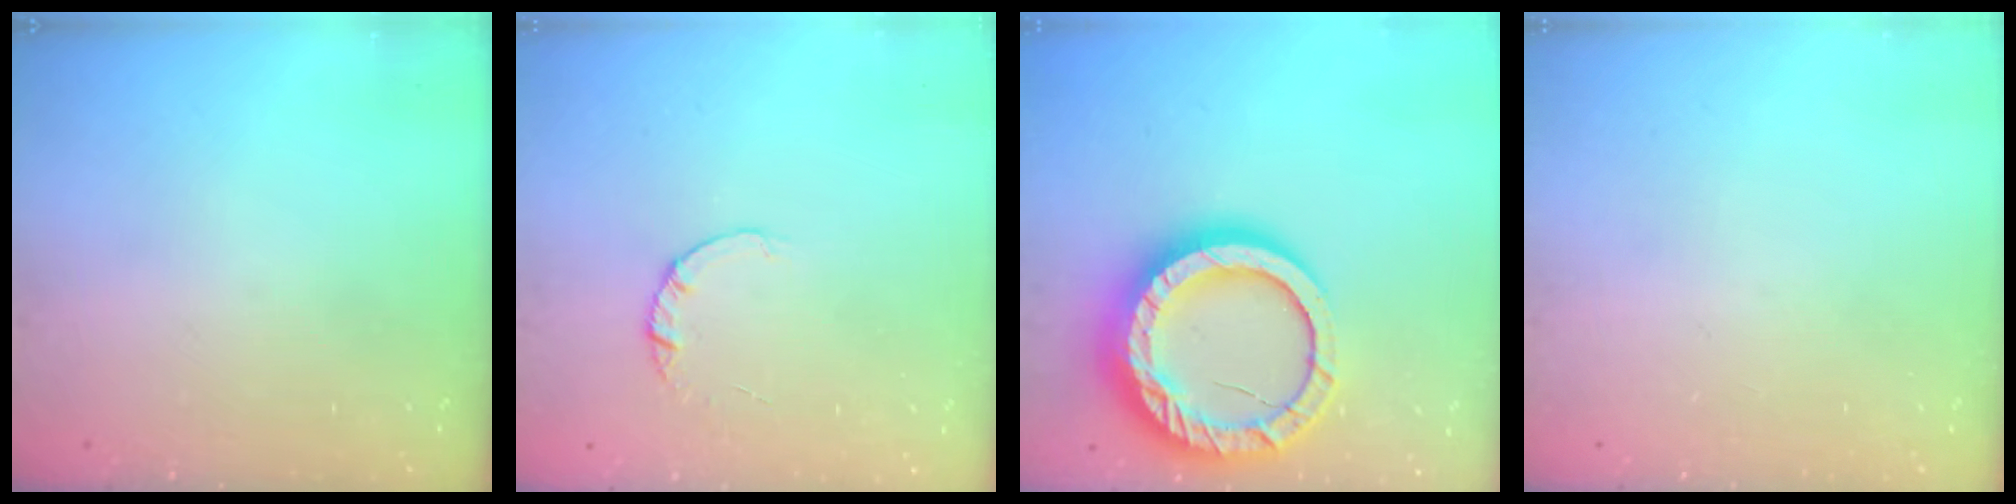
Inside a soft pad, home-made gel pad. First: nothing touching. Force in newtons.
{"total": 1.4, "press": 1.4, "slide": 0.2}
{"total": 22.6, "press": 22.5, "slide": 2.2}
{"total": 0.0}